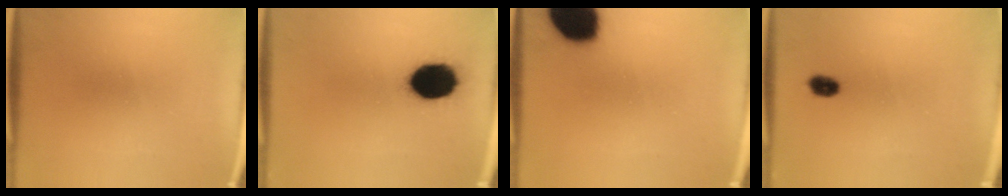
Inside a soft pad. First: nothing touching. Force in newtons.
{"total": 13.9}
{"total": 18.0}
{"total": 2.8}